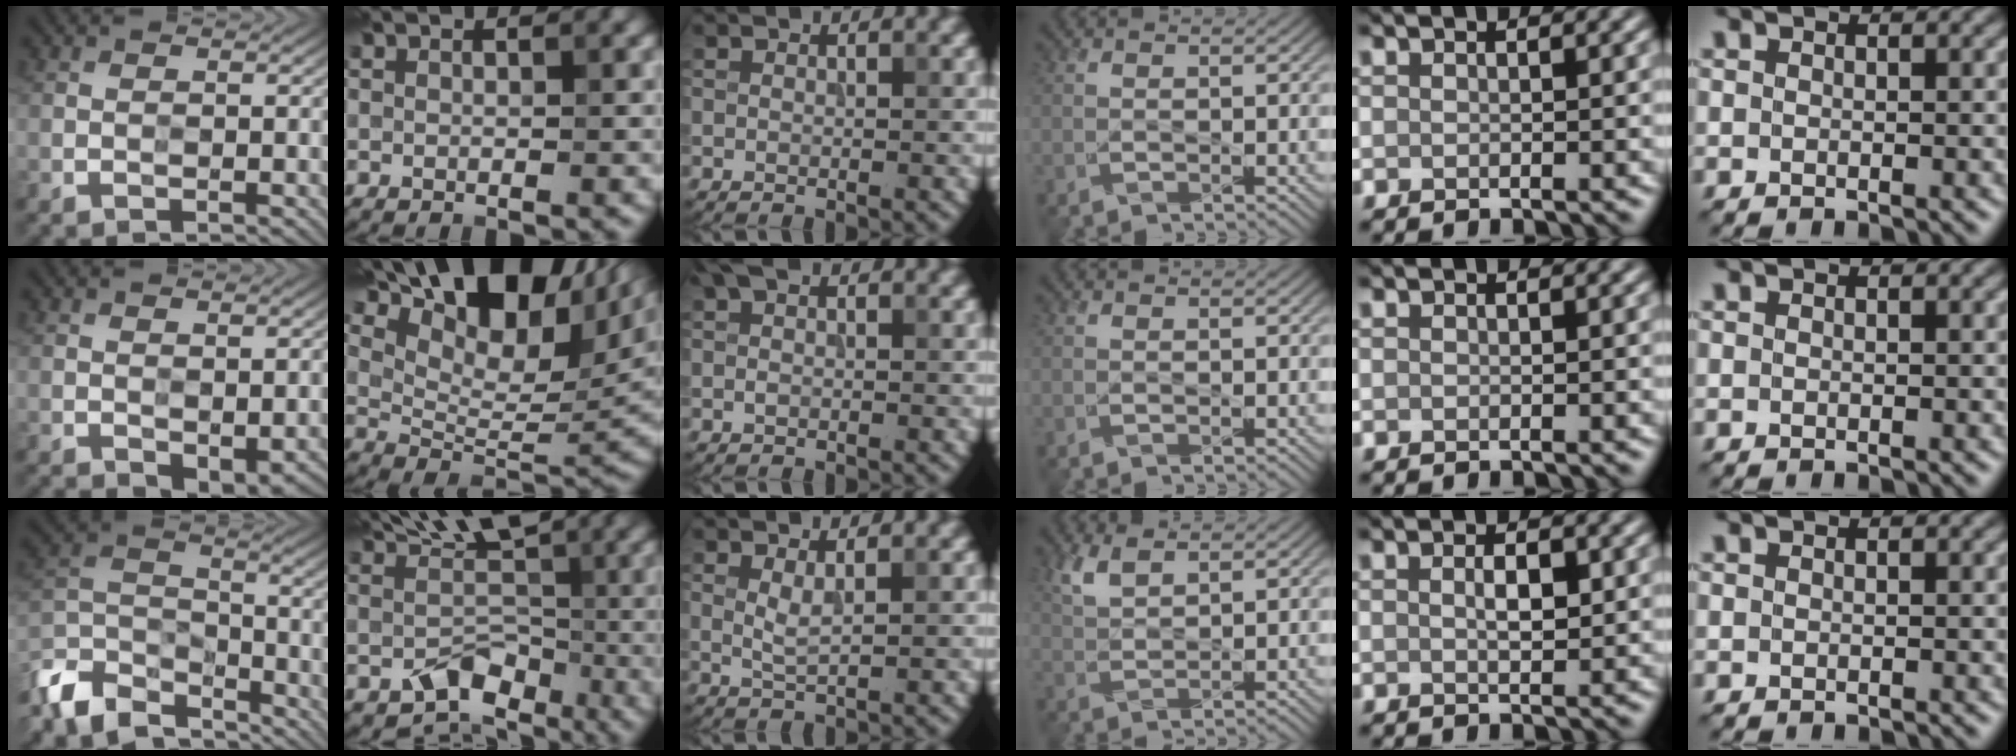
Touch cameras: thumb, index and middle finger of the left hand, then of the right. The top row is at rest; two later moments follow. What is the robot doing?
{"motion": "wipe", "object": "glasses"}